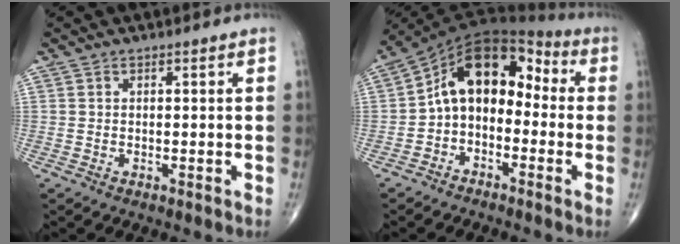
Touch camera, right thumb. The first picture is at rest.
{"total": 12.6, "force": [-1.1, 8.6, 9.2], "torque": [-0.119, 0.063, -0.037]}